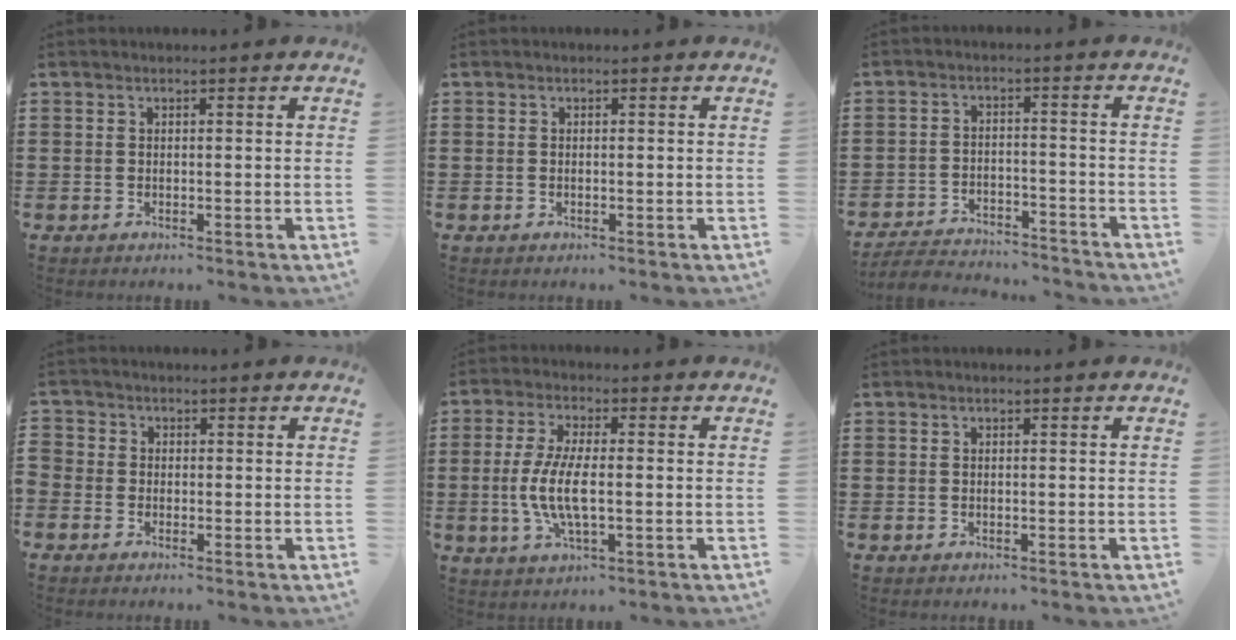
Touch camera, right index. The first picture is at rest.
{"total": 0.0}
{"total": 4.7, "force": [-4.6, 0.5, 0.6], "torque": [-0.018, 0.002, -0.096]}
{"total": 1.1, "force": [-0.8, 0.8, 0.1], "torque": [-0.005, 0.003, -0.017]}
{"total": 7.6, "force": [-1.2, 2.5, 7.1], "torque": [-0.164, -0.010, -0.032]}
{"total": 0.0}